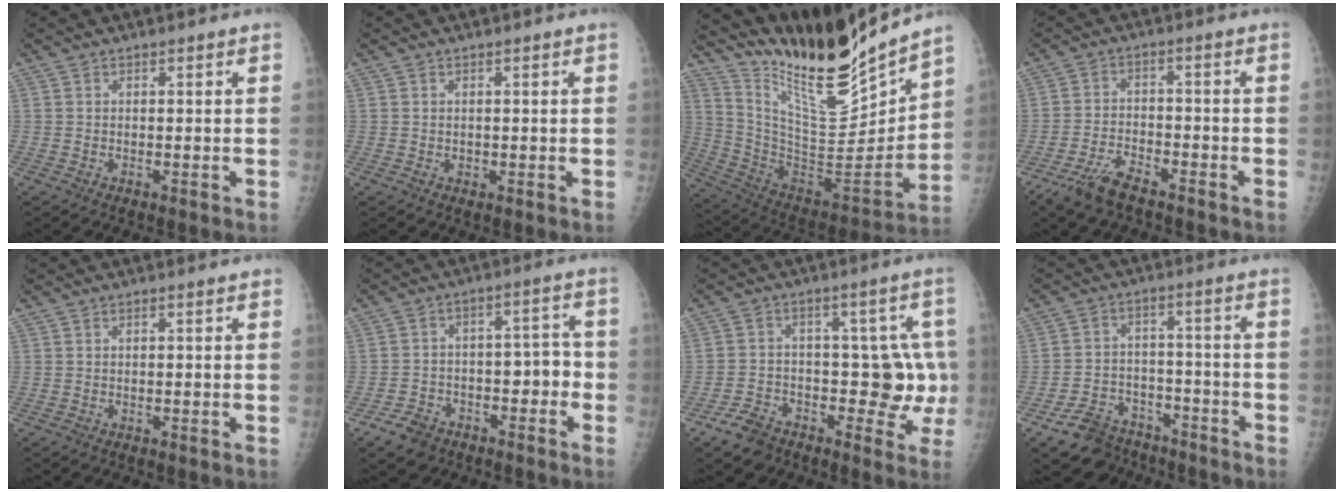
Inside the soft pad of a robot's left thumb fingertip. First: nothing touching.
{"total": 0.7, "force": [0.3, 0.6, 0.2], "torque": [0.006, -0.002, 0.005]}
{"total": 21.8, "force": [18.7, 3.2, 10.6], "torque": [-0.143, -0.115, 0.331]}
{"total": 6.6, "force": [-5.1, 2.1, 3.6], "torque": [-0.078, 0.013, -0.098]}
{"total": 0.0}
{"total": 9.9, "force": [-5.8, 6.5, 4.7], "torque": [-0.040, 0.068, -0.090]}
{"total": 12.3, "force": [-4.4, 8.1, 8.1], "torque": [-0.057, 0.037, -0.061]}
{"total": 11.9, "force": [-8.8, 7.5, 2.9], "torque": [-0.032, 0.069, -0.135]}